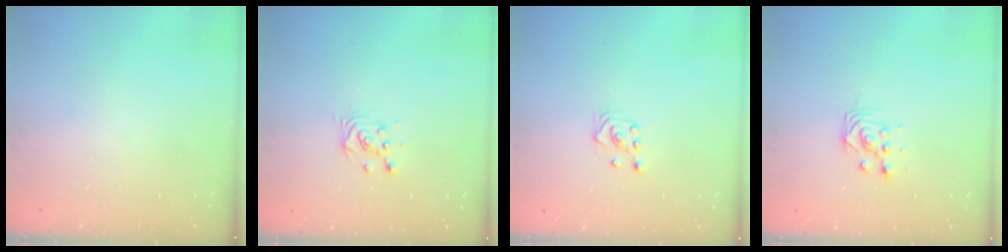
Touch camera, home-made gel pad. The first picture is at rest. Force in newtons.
{"total": 3.4, "press": 3.4, "slide": 0.3}
{"total": 3.0, "press": 2.6, "slide": 1.5}
{"total": 3.0, "press": 3.0, "slide": 0.0}